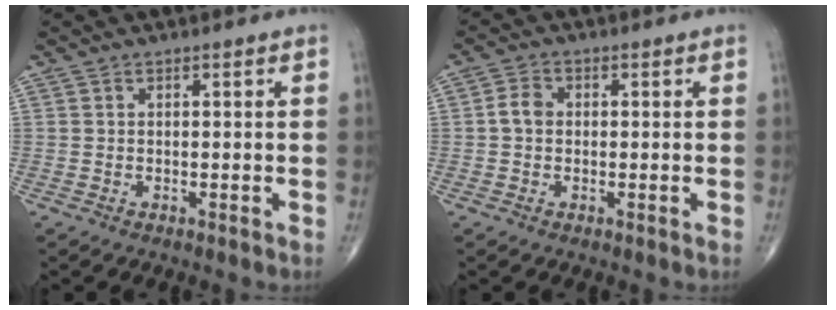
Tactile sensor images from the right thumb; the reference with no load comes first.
{"total": 3.0, "force": [-0.1, 2.4, 1.9], "torque": [-0.031, 0.009, -0.008]}